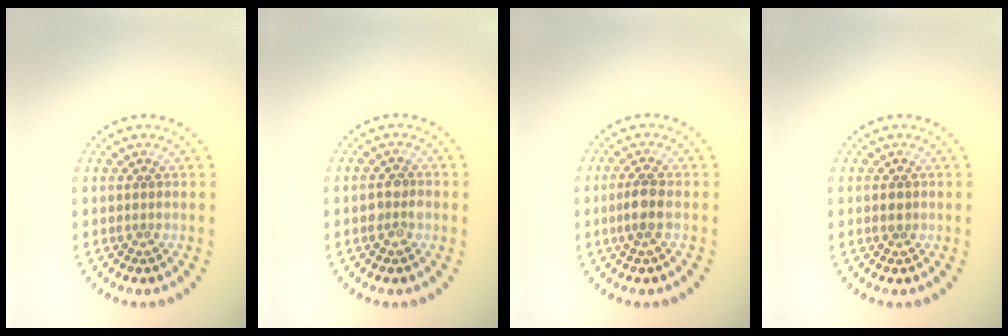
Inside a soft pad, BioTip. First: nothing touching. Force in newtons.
{"total": 2.0, "press": 2.0, "slide": 0.3}
{"total": 2.1, "press": 1.9, "slide": 0.8}
{"total": 1.1, "press": 1.1, "slide": 0.2}